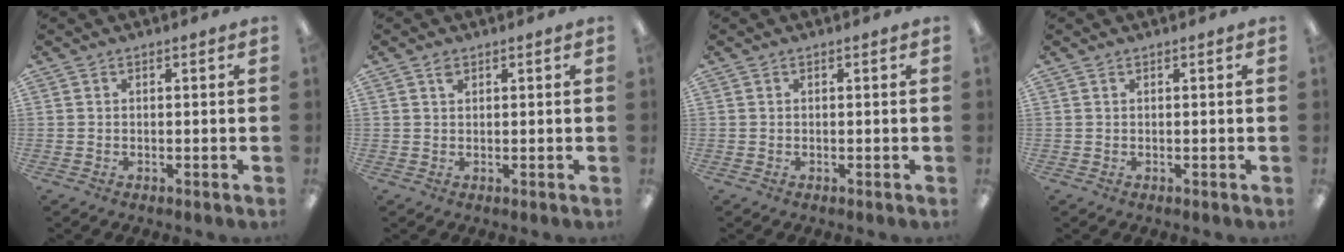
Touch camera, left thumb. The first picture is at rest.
{"total": 1.3, "force": [0.9, 0.7, 0.8], "torque": [-0.010, -0.003, 0.014]}
{"total": 0.0}
{"total": 0.0}